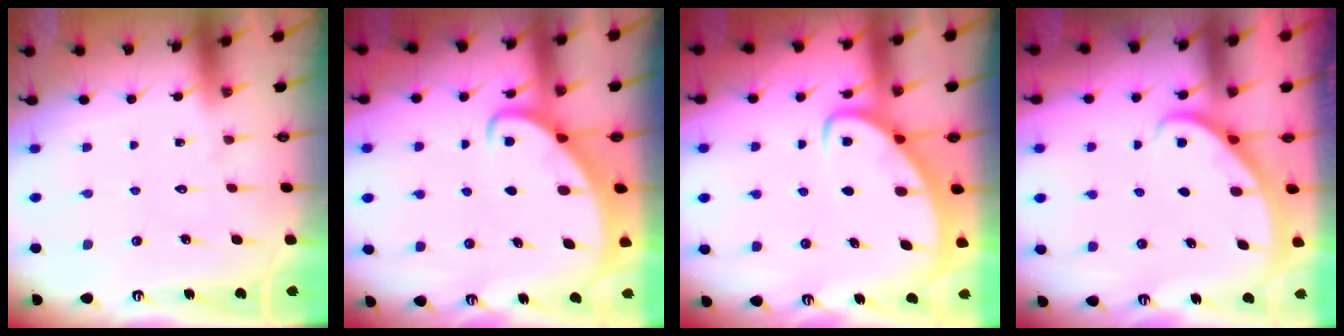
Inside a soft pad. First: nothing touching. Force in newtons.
{"total": 2.0, "press": 2.0, "slide": 0.3}
{"total": 4.0, "press": 3.9, "slide": 0.6}
{"total": 2.1, "press": 2.1, "slide": 0.1}